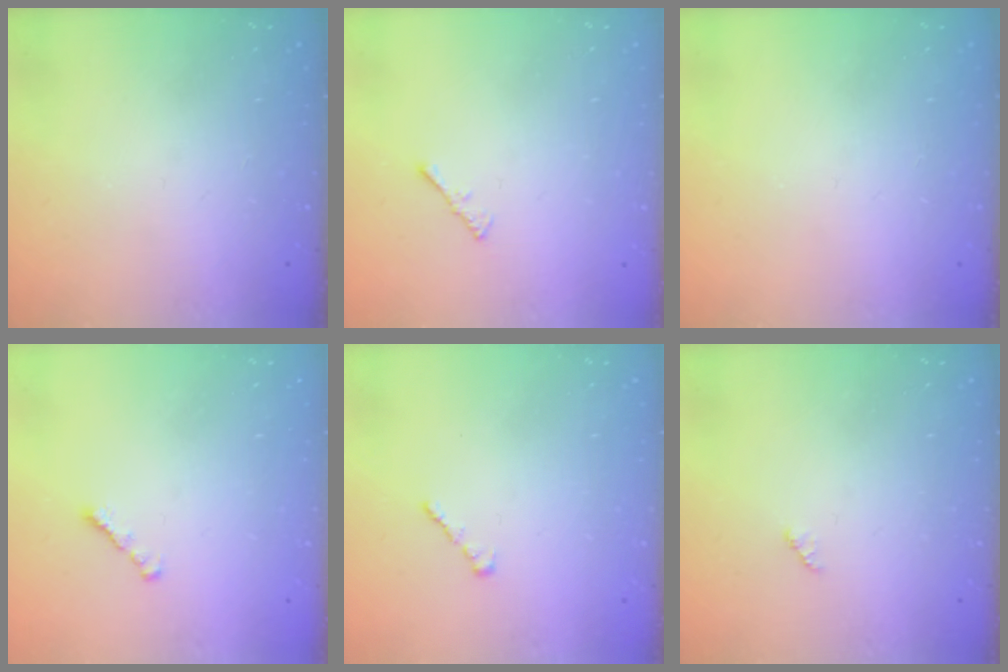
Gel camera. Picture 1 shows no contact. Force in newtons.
{"total": 1.5, "press": 1.4, "slide": 0.4}
{"total": 0.0}
{"total": 1.8, "press": 1.7, "slide": 0.6}
{"total": 1.4, "press": 1.3, "slide": 0.5}
{"total": 1.3, "press": 1.3, "slide": 0.2}